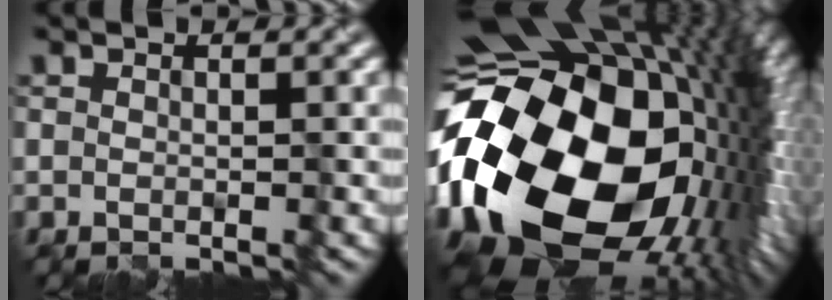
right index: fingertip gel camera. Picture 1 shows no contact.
{"total": 22.2, "force": [-2.5, 14.1, 16.9], "torque": [-0.340, -0.052, -0.034]}